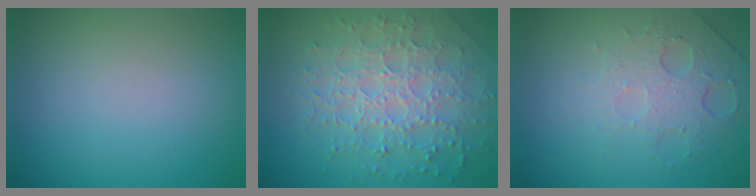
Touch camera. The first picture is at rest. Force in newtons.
{"total": 7.2, "press": 5.2, "slide": 5.0}
{"total": 4.7, "press": 3.2, "slide": 3.5}